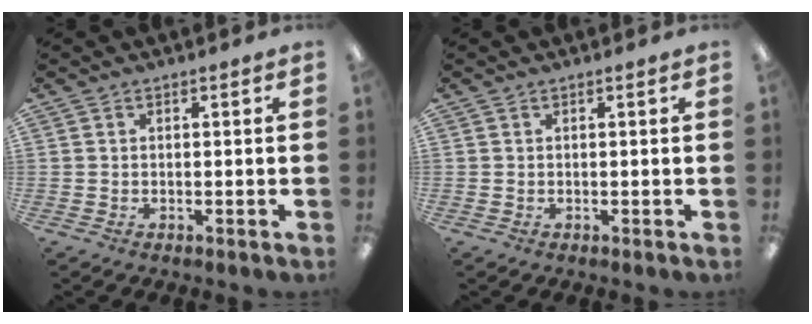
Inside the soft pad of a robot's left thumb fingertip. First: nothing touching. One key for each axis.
{"total": 0.0}